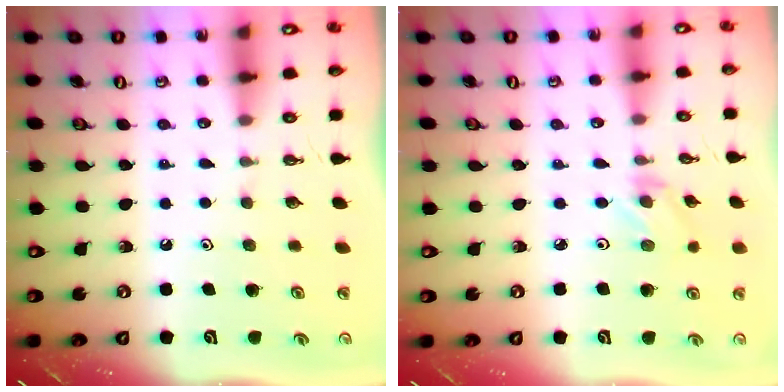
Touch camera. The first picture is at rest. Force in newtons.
{"total": 1.6, "press": 1.5, "slide": 0.3}